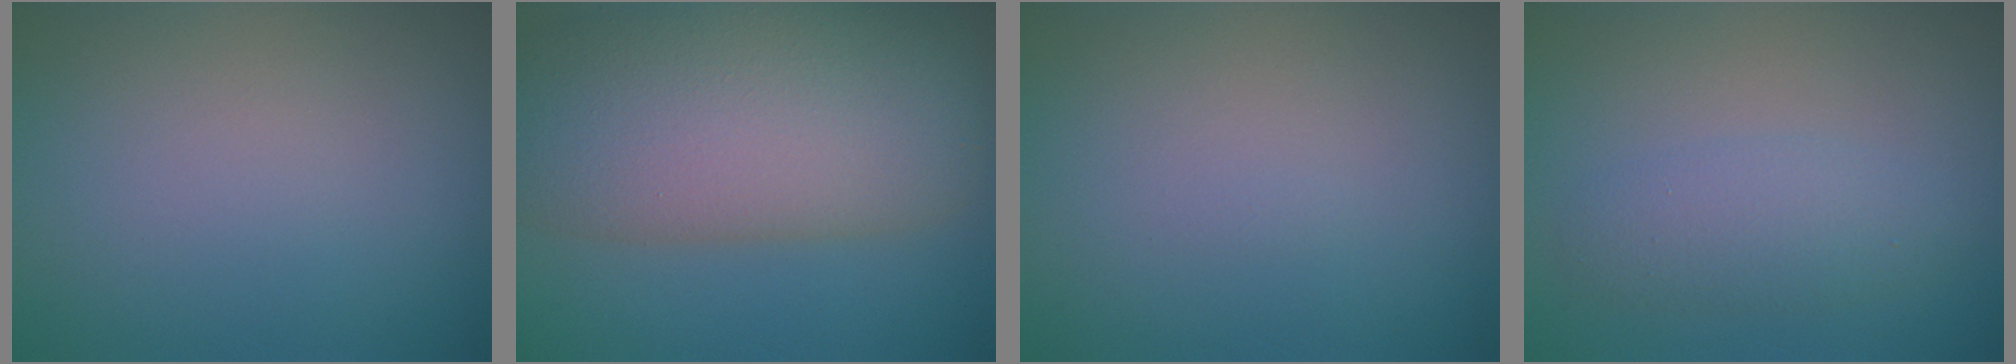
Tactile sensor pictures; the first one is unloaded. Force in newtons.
{"total": 12.4, "press": 12.4, "slide": 0.7}
{"total": 0.0}
{"total": 2.5, "press": 2.5, "slide": 0.2}